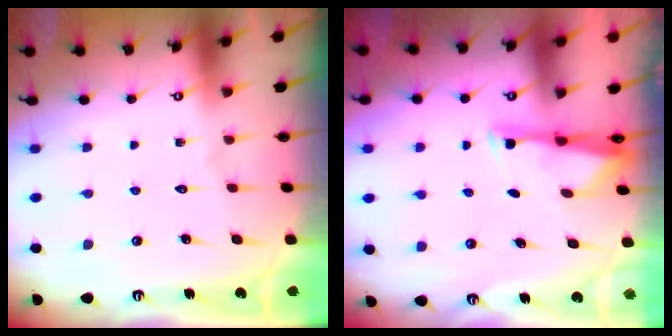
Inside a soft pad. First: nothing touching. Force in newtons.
{"total": 2.9, "press": 2.9, "slide": 0.6}